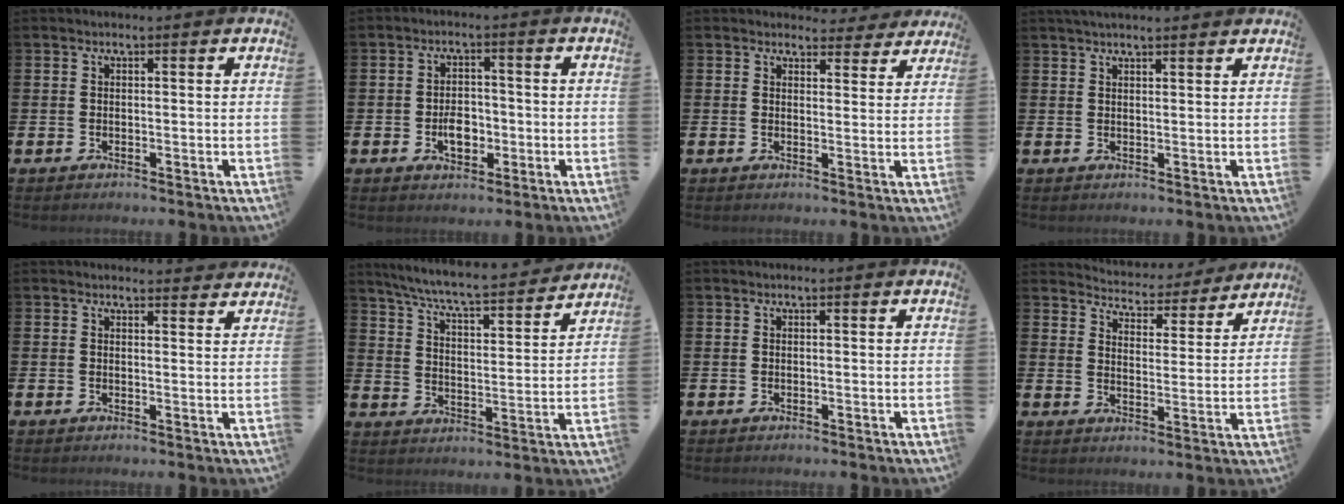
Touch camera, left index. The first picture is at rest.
{"total": 4.1, "force": [-1.0, 2.6, 3.0], "torque": [-0.048, 0.003, -0.021]}
{"total": 3.3, "force": [3.1, 1.2, 0.2], "torque": [0.005, -0.020, 0.052]}
{"total": 2.2, "force": [2.1, 0.3, 0.7], "torque": [-0.017, 0.000, 0.038]}
{"total": 2.2, "force": [2.2, 0.2, -0.1], "torque": [0.007, -0.015, 0.037]}
{"total": 7.2, "force": [6.8, 0.2, 2.5], "torque": [-0.082, -0.052, 0.114]}
{"total": 0.0}
{"total": 4.6, "force": [4.5, 0.8, 0.0], "torque": [-0.023, -0.042, 0.075]}